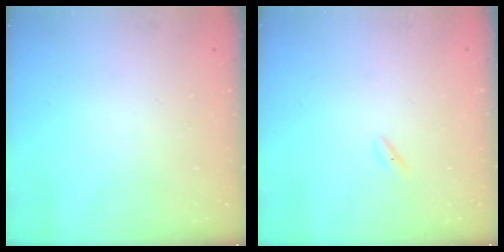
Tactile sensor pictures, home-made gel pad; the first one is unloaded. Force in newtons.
{"total": 1.6, "press": 1.5, "slide": 0.6}